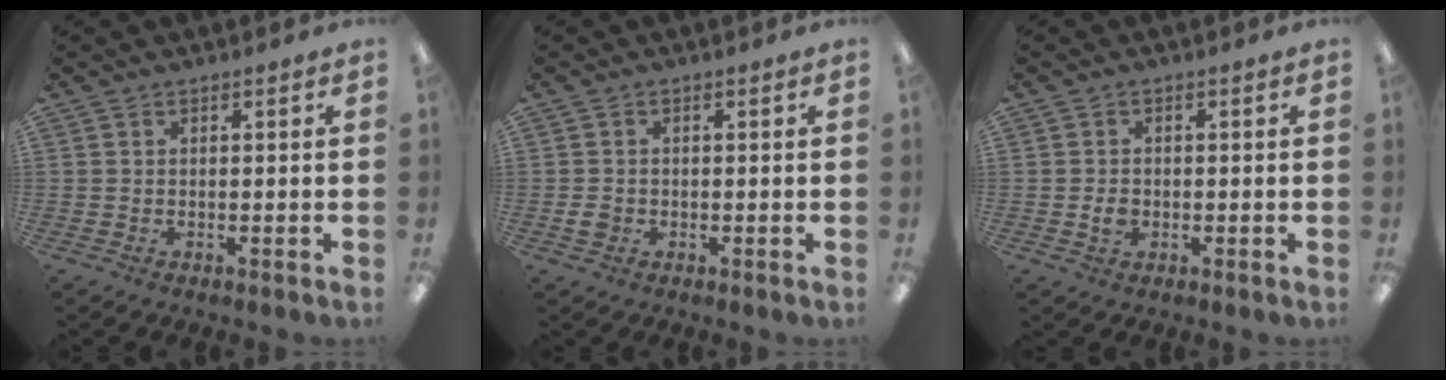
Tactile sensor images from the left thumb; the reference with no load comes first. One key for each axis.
{"total": 2.1, "fx": -0.5, "fy": 1.8, "fz": 0.9, "tx": -0.015, "ty": 0.003, "tz": -0.010}
{"total": 2.5, "fx": -0.5, "fy": 1.9, "fz": 1.5, "tx": -0.025, "ty": 0.003, "tz": -0.008}